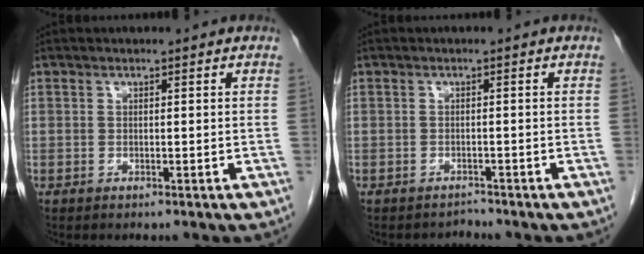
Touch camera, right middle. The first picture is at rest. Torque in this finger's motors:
{"motor_torque": [-0.08, -0.10, -0.06, -0.02]}